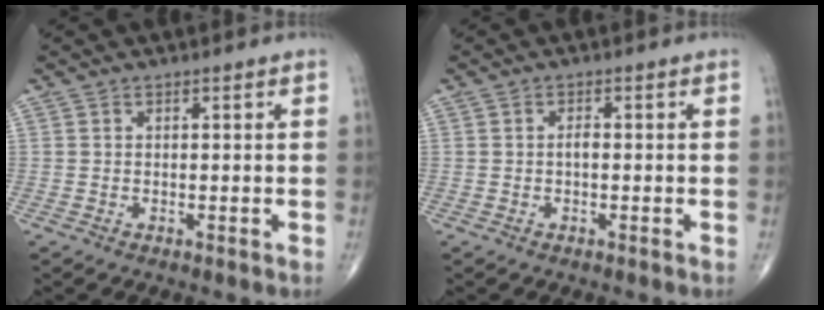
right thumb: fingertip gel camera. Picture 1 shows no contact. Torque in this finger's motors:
{"motor_torque": [0.41, 0.37, 0.08, -0.08, -0.01]}